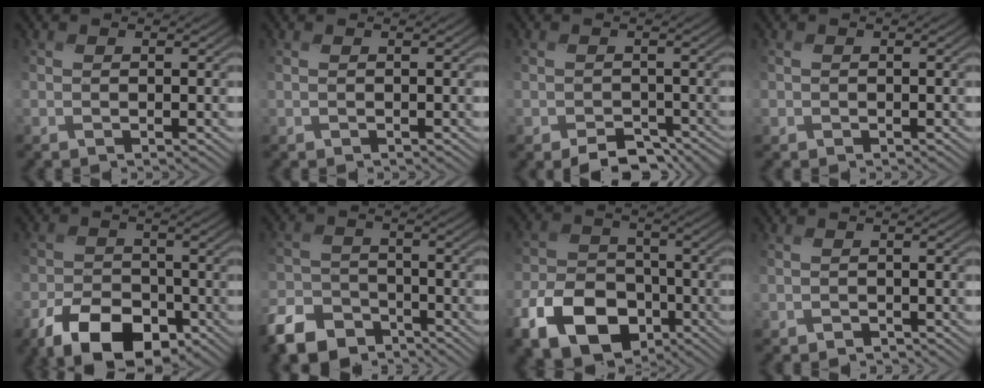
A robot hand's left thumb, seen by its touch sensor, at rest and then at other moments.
{"total": 0.0}
{"total": 3.5, "force": [-2.5, 2.0, 1.3], "torque": [-0.017, -0.014, -0.041]}
{"total": 1.0, "force": [-0.2, 0.9, -0.1], "torque": [0.001, -0.003, -0.007]}
{"total": 8.4, "force": [-4.9, 4.8, 4.8], "torque": [-0.089, -0.011, -0.088]}
{"total": 8.5, "force": [-6.4, 4.6, 3.2], "torque": [-0.077, -0.014, -0.127]}
{"total": 12.5, "force": [-6.5, 8.1, 7.0], "torque": [-0.158, -0.022, -0.125]}
{"total": 1.2, "force": [-1.0, 0.6, 0.1], "torque": [0.005, -0.002, -0.024]}